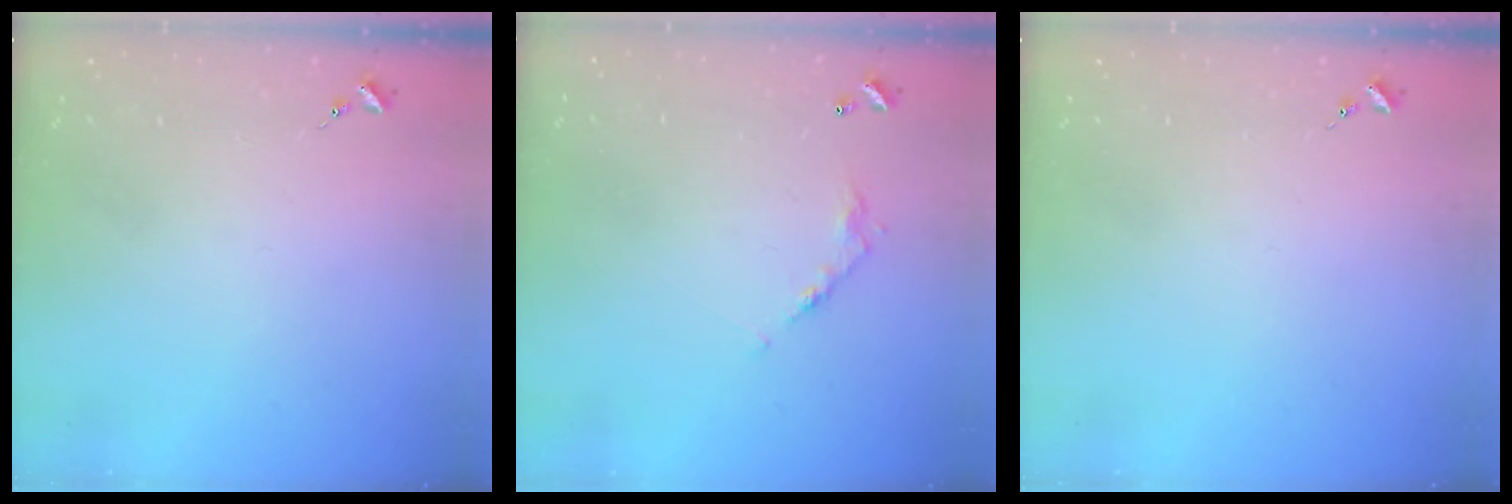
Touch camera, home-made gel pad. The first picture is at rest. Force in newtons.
{"total": 6.0, "press": 6.0, "slide": 0.3}
{"total": 0.0}